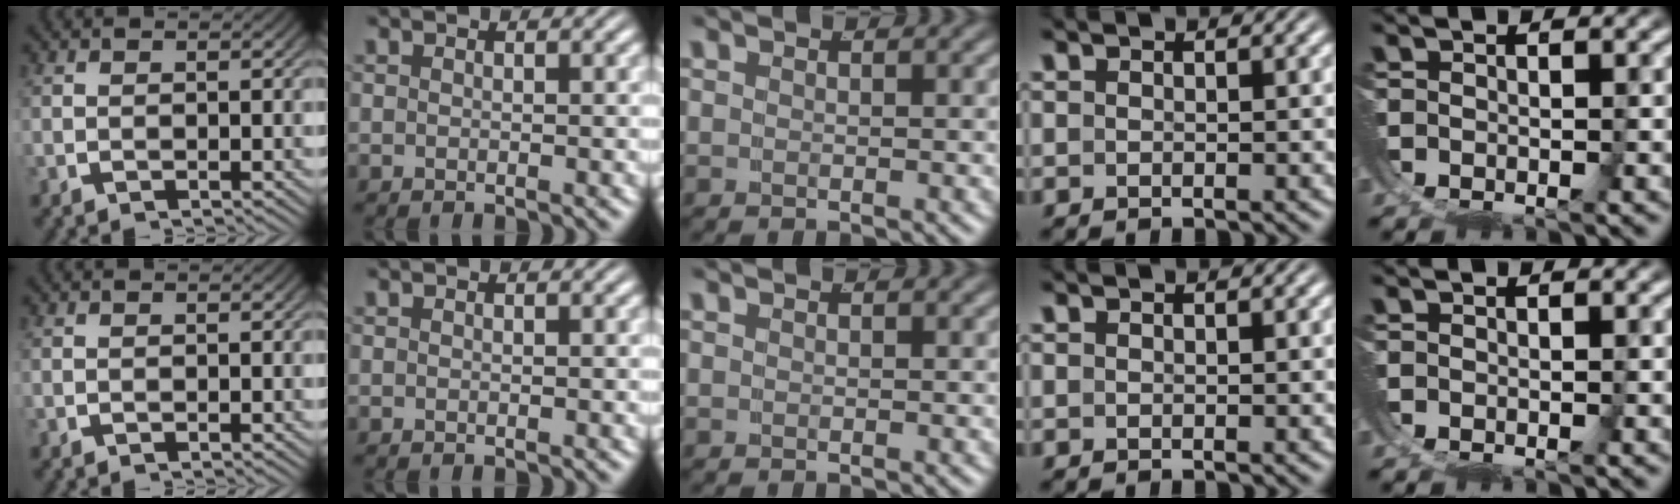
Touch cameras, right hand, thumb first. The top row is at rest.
{}